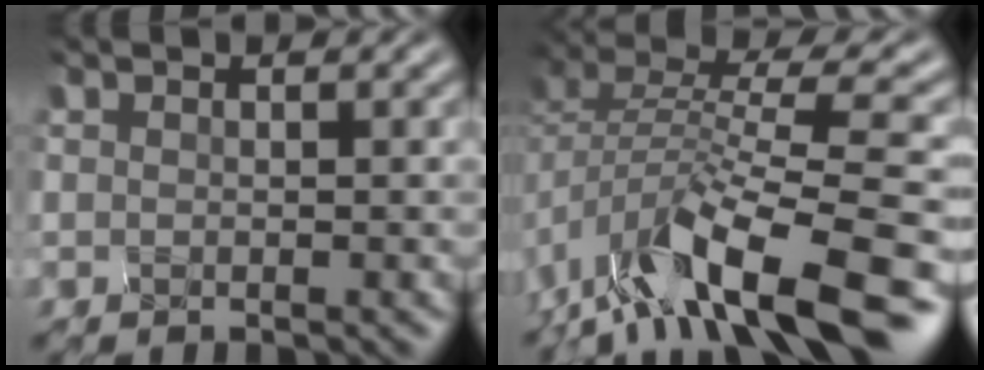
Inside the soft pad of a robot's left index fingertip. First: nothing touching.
{"total": 11.9, "force": [-7.5, 3.8, 8.3], "torque": [-0.166, 0.016, -0.128]}